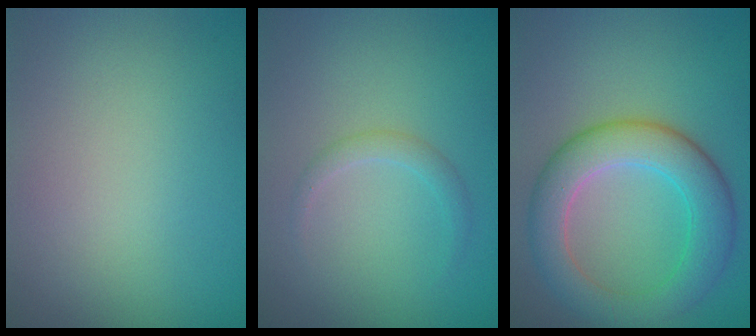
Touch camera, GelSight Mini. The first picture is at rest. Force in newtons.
{"total": 1.2, "press": 1.2, "slide": 0.0}
{"total": 6.1, "press": 6.1, "slide": 0.1}